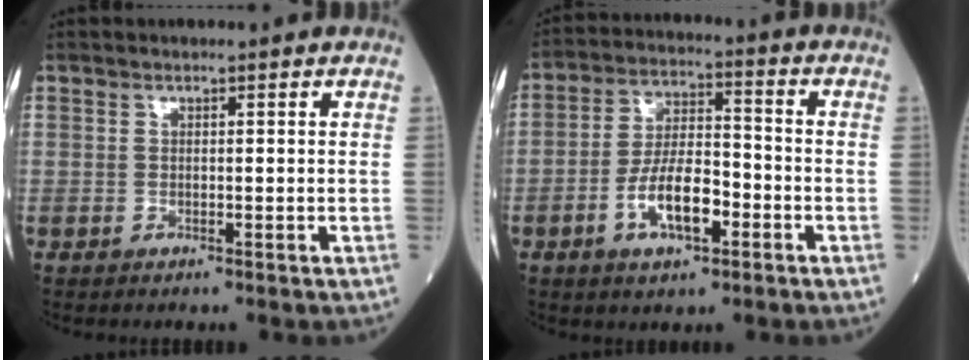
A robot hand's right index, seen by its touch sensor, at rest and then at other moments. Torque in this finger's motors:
{"motor_torque": [1.41, -0.69, 0.72, 0.19]}